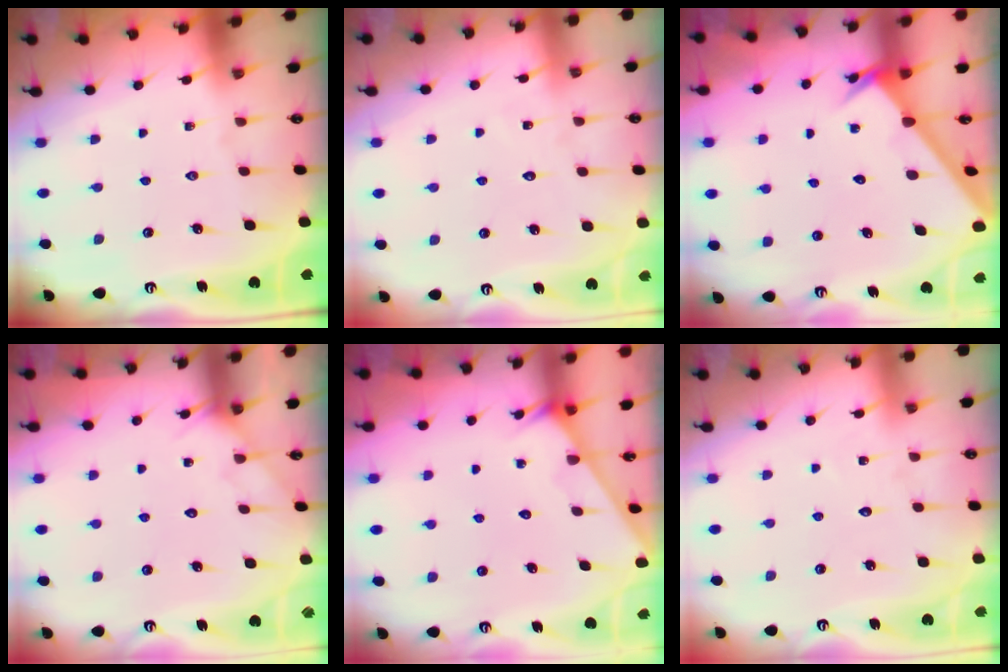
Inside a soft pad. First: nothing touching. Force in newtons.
{"total": 6.2, "press": 6.2, "slide": 0.5}
{"total": 2.6, "press": 2.6, "slide": 0.1}
{"total": 4.9, "press": 4.9, "slide": 0.4}
{"total": 1.4, "press": 1.4, "slide": 0.1}
{"total": 4.1, "press": 4.1, "slide": 0.5}